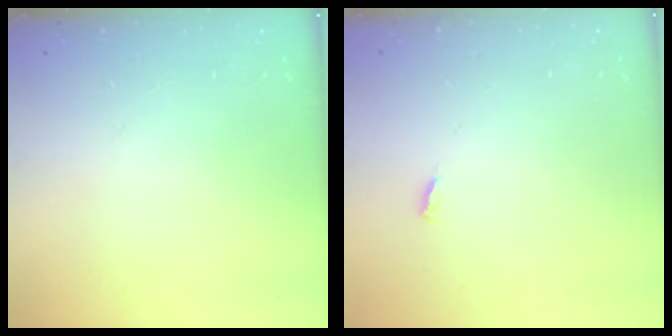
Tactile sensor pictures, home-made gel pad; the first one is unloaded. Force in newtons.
{"total": 3.0, "press": 3.0, "slide": 0.0}